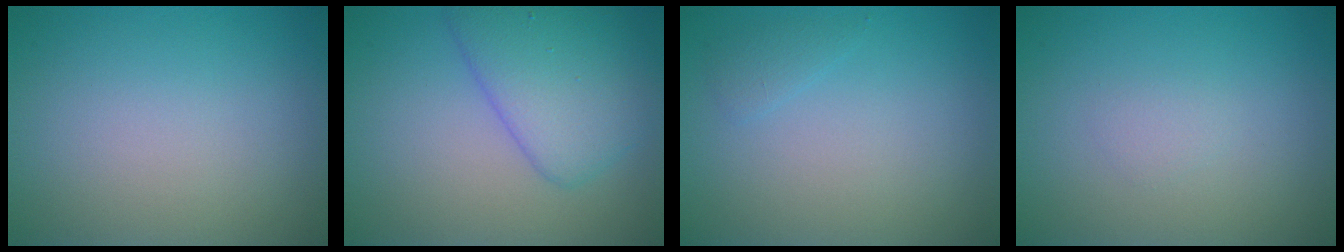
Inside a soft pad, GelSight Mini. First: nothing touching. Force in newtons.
{"total": 5.4, "press": 5.4, "slide": 0.2}
{"total": 0.9, "press": 0.9, "slide": 0.1}
{"total": 0.7, "press": 0.7, "slide": 0.1}